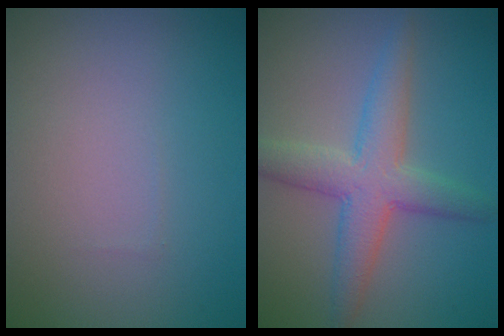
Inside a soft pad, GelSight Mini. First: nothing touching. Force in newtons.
{"total": 5.1, "press": 5.1, "slide": 0.2}